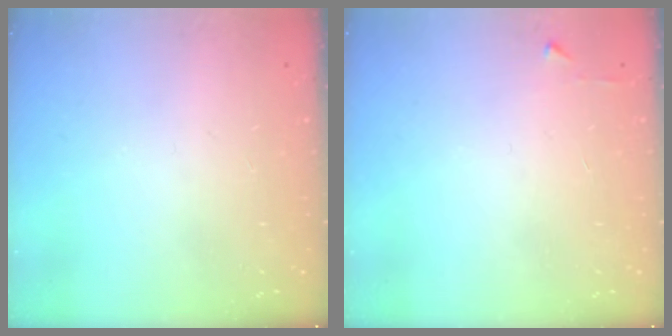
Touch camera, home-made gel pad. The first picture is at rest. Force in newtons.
{"total": 2.4, "press": 2.4, "slide": 0.3}